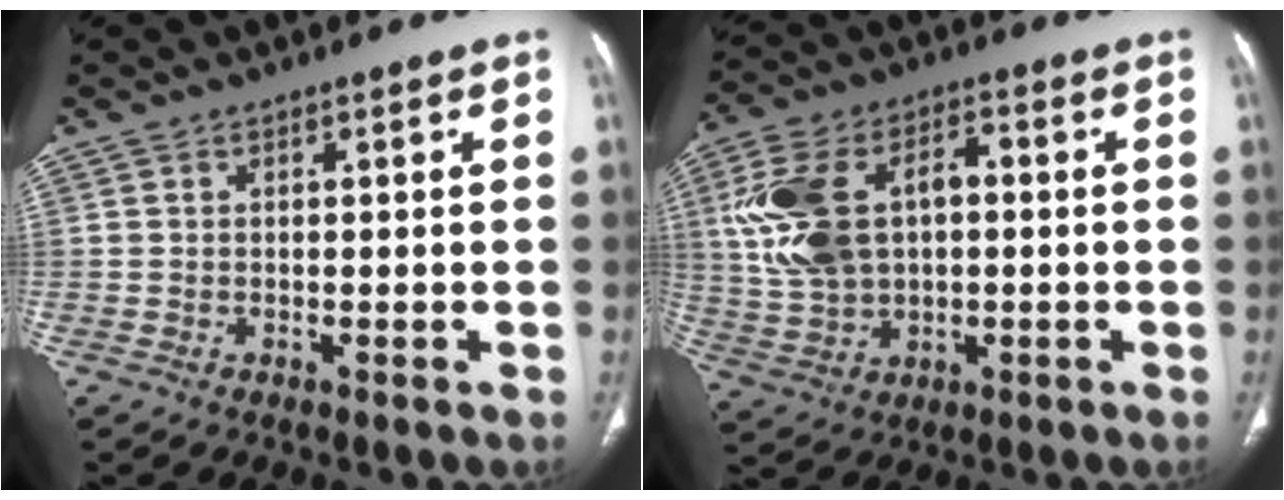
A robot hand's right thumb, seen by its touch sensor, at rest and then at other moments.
{"total": 15.7, "force": [1.6, 9.9, 12.1], "torque": [-0.227, 0.024, 0.034]}